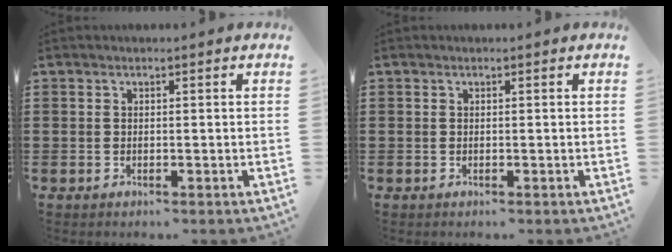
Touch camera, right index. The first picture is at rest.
{"total": 0.0}